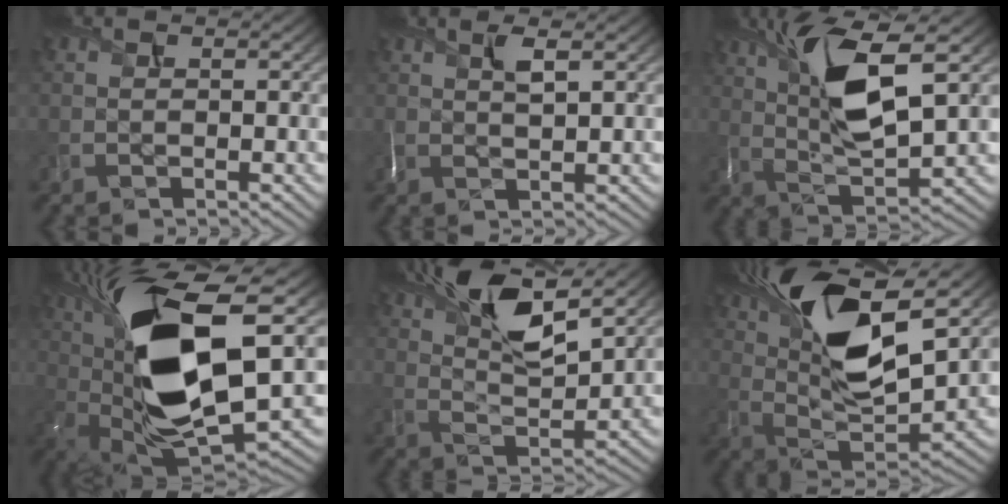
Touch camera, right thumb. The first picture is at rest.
{"total": 2.9, "force": [1.3, 0.6, 2.5], "torque": [-0.058, 0.004, 0.027]}
{"total": 11.4, "force": [3.8, 3.5, 10.2], "torque": [-0.206, 0.002, 0.073]}
{"total": 19.3, "force": [3.5, 8.1, 17.1], "torque": [-0.345, 0.000, 0.054]}
{"total": 12.4, "force": [7.3, 3.8, 9.3], "torque": [-0.183, 0.009, 0.134]}
{"total": 16.5, "force": [7.0, 6.1, 13.6], "torque": [-0.276, 0.005, 0.129]}